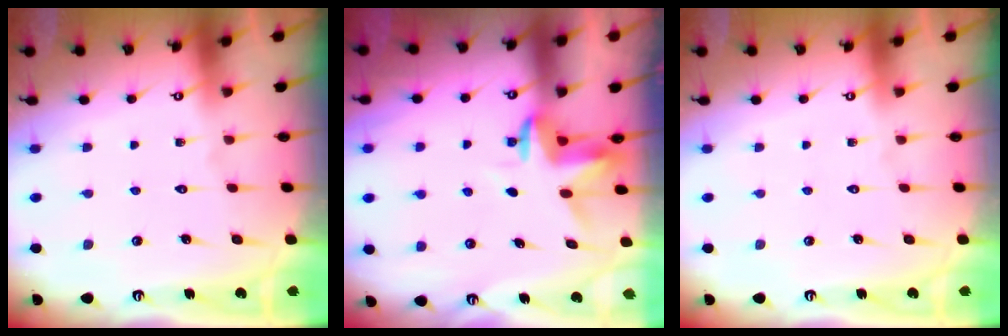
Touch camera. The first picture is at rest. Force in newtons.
{"total": 3.5, "press": 3.4, "slide": 0.2}
{"total": 0.0}